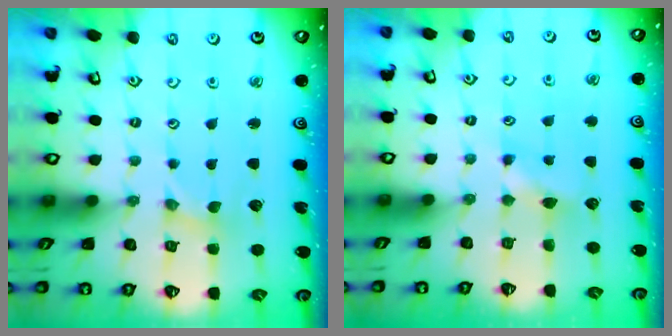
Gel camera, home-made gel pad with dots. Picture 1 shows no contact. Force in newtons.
{"total": 4.6, "press": 4.5, "slide": 0.8}